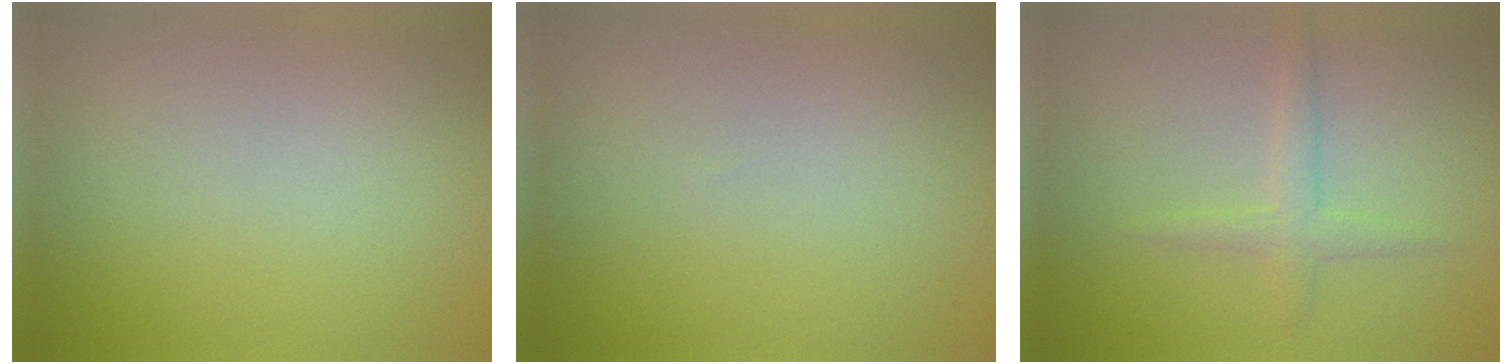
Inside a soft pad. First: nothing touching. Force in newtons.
{"total": 0.0}
{"total": 1.9, "press": 1.9, "slide": 0.2}